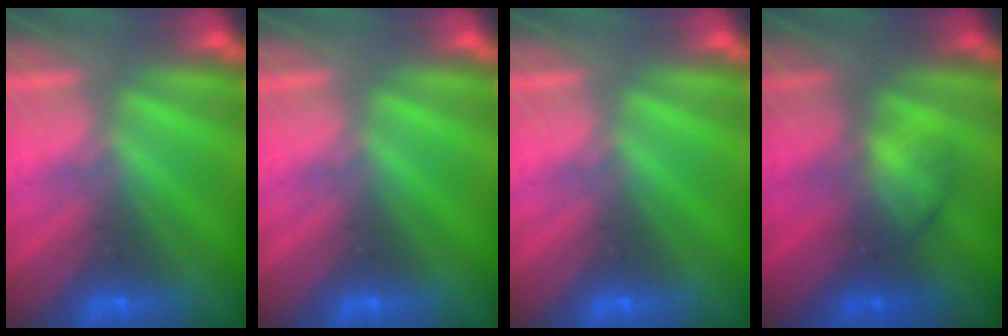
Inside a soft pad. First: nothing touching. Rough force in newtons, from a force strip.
{"total": 0.0}
{"total": 0.0}
{"total": 2.0}